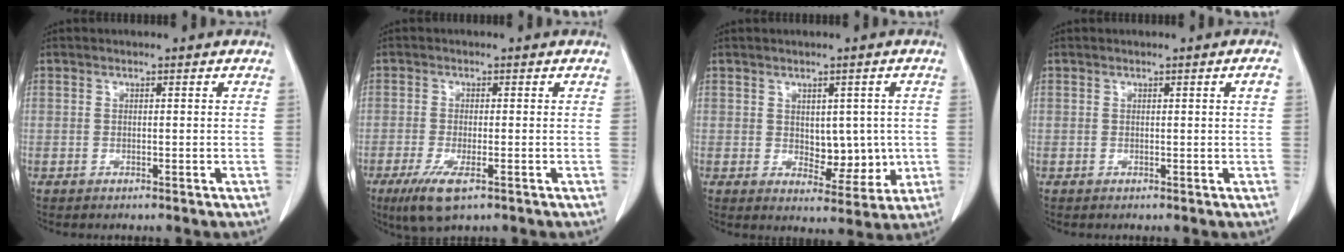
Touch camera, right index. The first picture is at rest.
{"total": 5.6, "force": [-3.1, 1.3, 4.5], "torque": [-0.090, -0.016, -0.051]}
{"total": 6.0, "force": [0.1, 3.5, 4.9], "torque": [-0.058, -0.001, 0.017]}
{"total": 1.0, "force": [0.2, -0.2, 1.0], "torque": [-0.015, 0.001, 0.003]}